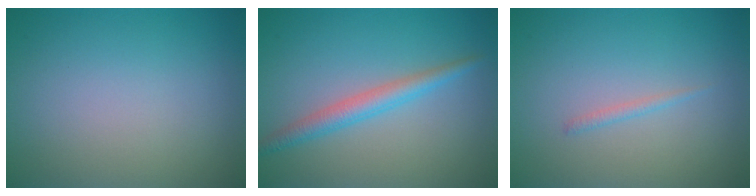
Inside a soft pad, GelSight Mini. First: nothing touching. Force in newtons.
{"total": 2.6, "press": 2.6, "slide": 0.0}
{"total": 0.7, "press": 0.7, "slide": 0.0}